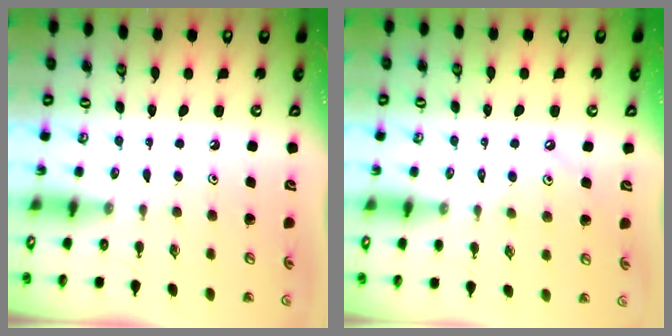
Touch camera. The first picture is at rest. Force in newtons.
{"total": 5.5, "press": 5.4, "slide": 0.8}